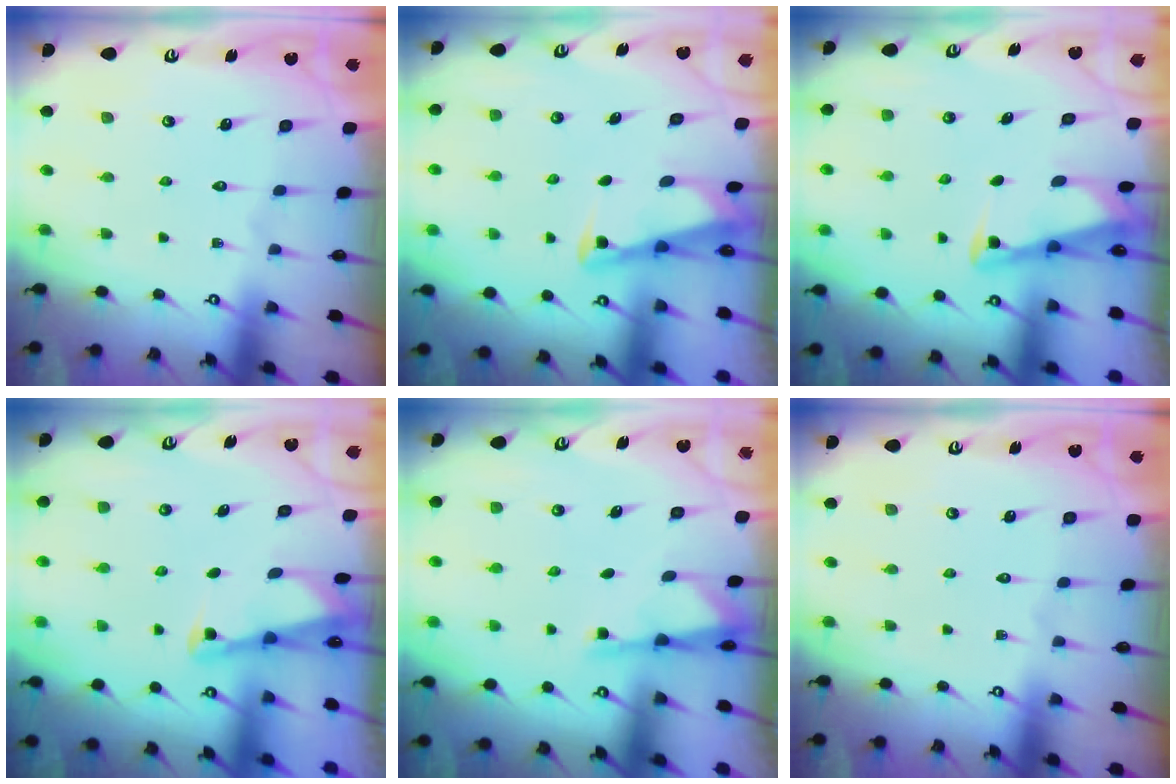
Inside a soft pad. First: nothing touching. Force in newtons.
{"total": 2.8, "press": 2.8, "slide": 0.3}
{"total": 2.9, "press": 2.8, "slide": 0.3}
{"total": 2.0, "press": 2.0, "slide": 0.2}
{"total": 2.4, "press": 2.3, "slide": 0.3}
{"total": 0.0}